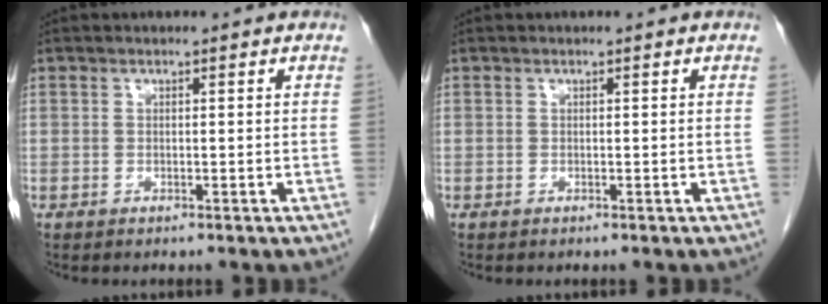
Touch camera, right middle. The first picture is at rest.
{"total": 0.0}